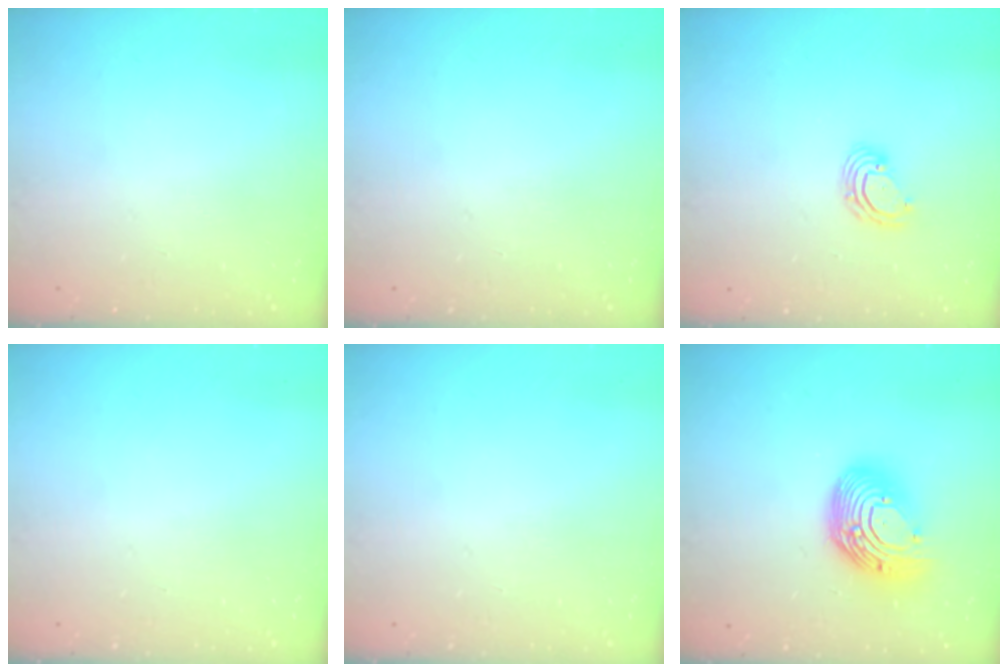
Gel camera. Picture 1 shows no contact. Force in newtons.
{"total": 0.0}
{"total": 5.1, "press": 5.0, "slide": 0.6}
{"total": 0.0}
{"total": 0.0}
{"total": 16.1, "press": 16.0, "slide": 2.0}